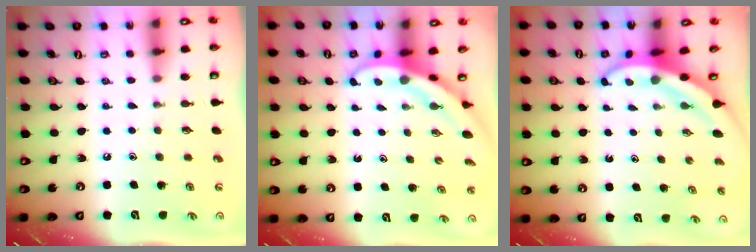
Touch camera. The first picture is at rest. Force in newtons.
{"total": 3.8, "press": 3.8, "slide": 0.1}
{"total": 3.8, "press": 3.8, "slide": 0.5}